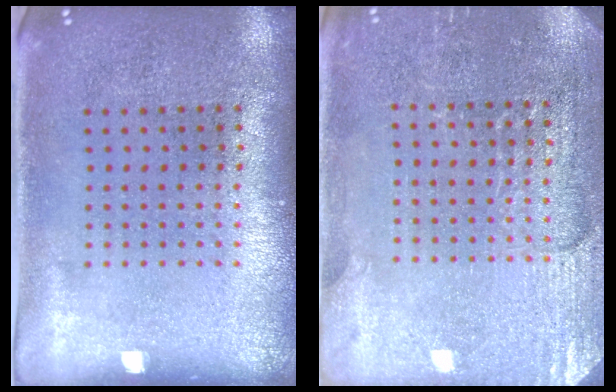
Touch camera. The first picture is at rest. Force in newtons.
{"total": 2.9, "press": 2.8, "slide": 0.2}